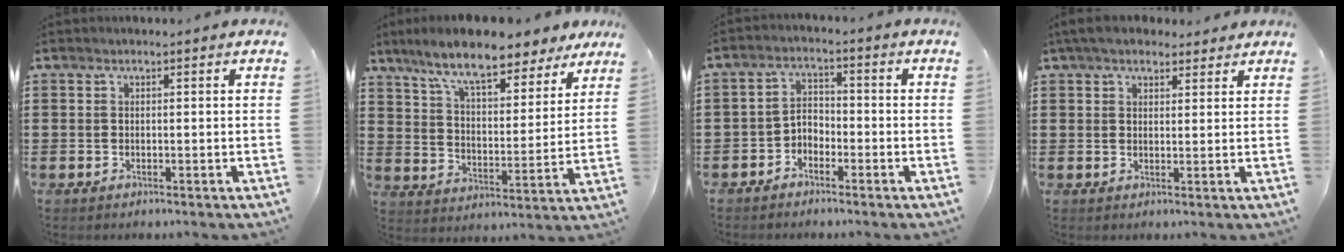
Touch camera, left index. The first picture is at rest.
{"total": 10.2, "force": [8.6, 1.8, 5.3], "torque": [-0.126, -0.034, 0.149]}
{"total": 3.0, "force": [-2.7, 1.3, 0.6], "torque": [-0.026, 0.004, -0.061]}
{"total": 4.5, "force": [3.8, 1.6, 1.6], "torque": [-0.044, -0.002, 0.073]}